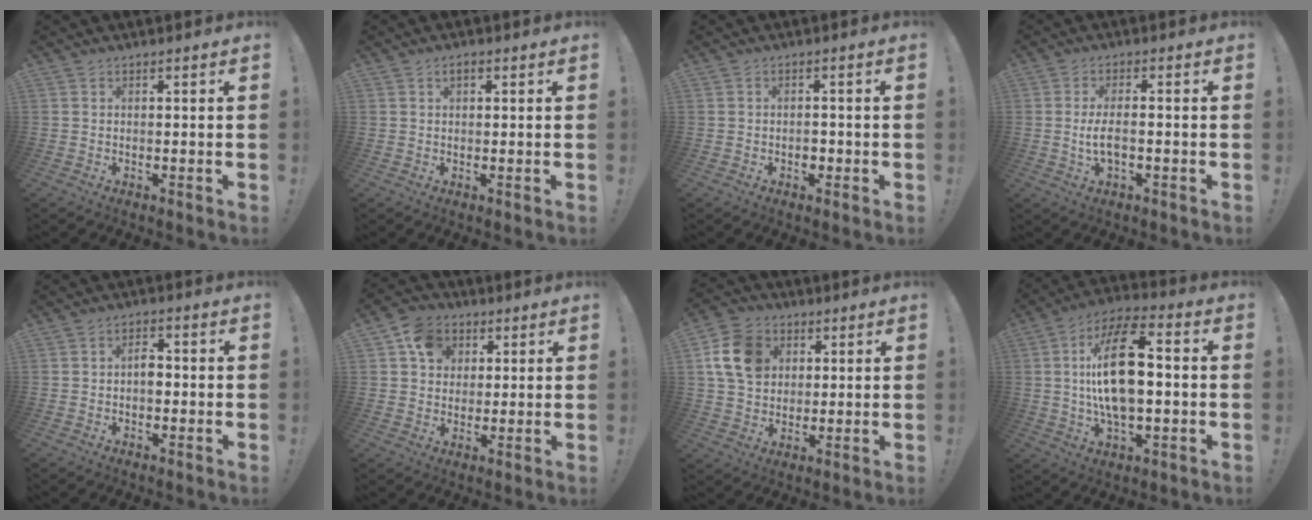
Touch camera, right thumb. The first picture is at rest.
{"total": 1.8, "force": [0.8, 1.0, 1.3], "torque": [-0.026, 0.003, 0.014]}
{"total": 2.3, "force": [-1.2, 1.5, 1.2], "torque": [-0.018, 0.004, -0.021]}
{"total": 5.4, "force": [-1.3, 1.5, 5.0], "torque": [-0.112, -0.003, -0.023]}
{"total": 3.4, "force": [-0.8, 2.1, 2.5], "torque": [-0.035, 0.006, -0.018]}
{"total": 9.6, "force": [3.3, 8.4, 3.1], "torque": [-0.034, -0.009, 0.065]}
{"total": 13.8, "force": [4.2, 11.1, 7.2], "torque": [-0.114, -0.001, 0.086]}
{"total": 19.7, "force": [1.1, 9.2, 17.4], "torque": [-0.314, 0.004, 0.007]}